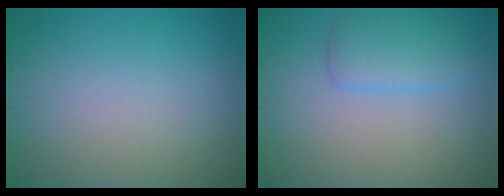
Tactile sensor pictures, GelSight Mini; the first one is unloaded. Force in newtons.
{"total": 2.8, "press": 2.8, "slide": 0.2}